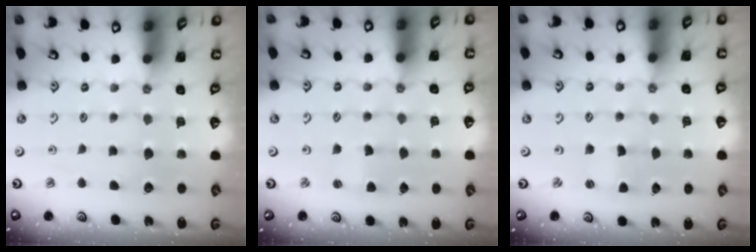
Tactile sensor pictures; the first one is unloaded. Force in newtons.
{"total": 1.8, "press": 1.8, "slide": 0.2}
{"total": 0.0}